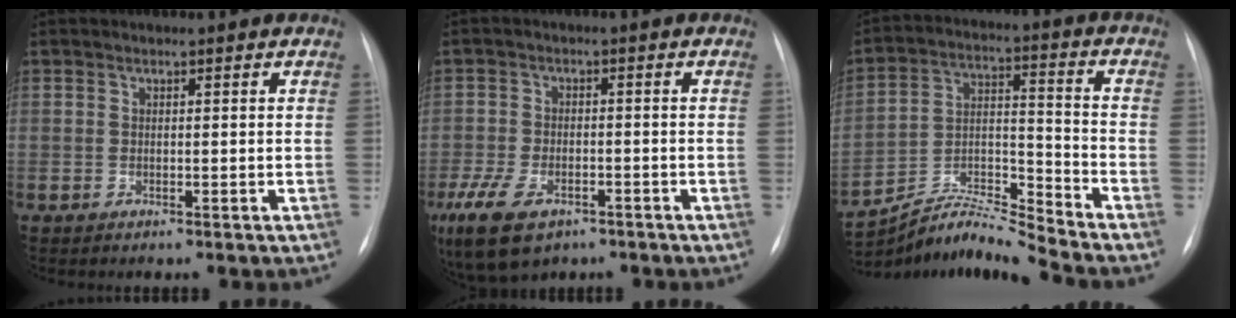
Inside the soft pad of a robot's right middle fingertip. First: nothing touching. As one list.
[{"total": 11.0, "force": [-6.6, 5.7, 6.7], "torque": [-0.151, -0.014, -0.106]}, {"total": 10.3, "force": [-10.0, -2.4, 0.6], "torque": [-0.015, 0.028, -0.183]}]